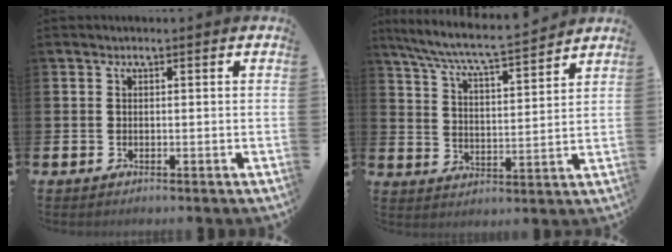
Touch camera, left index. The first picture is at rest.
{"total": 7.2, "force": [6.8, 0.1, 2.3], "torque": [-0.074, -0.051, 0.115]}